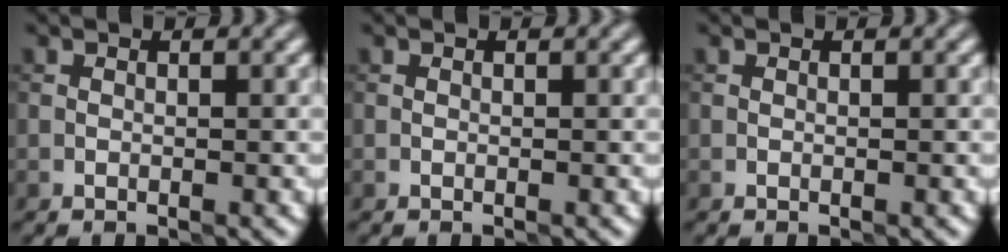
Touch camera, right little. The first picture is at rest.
{"total": 0.0}
{"total": 0.0}